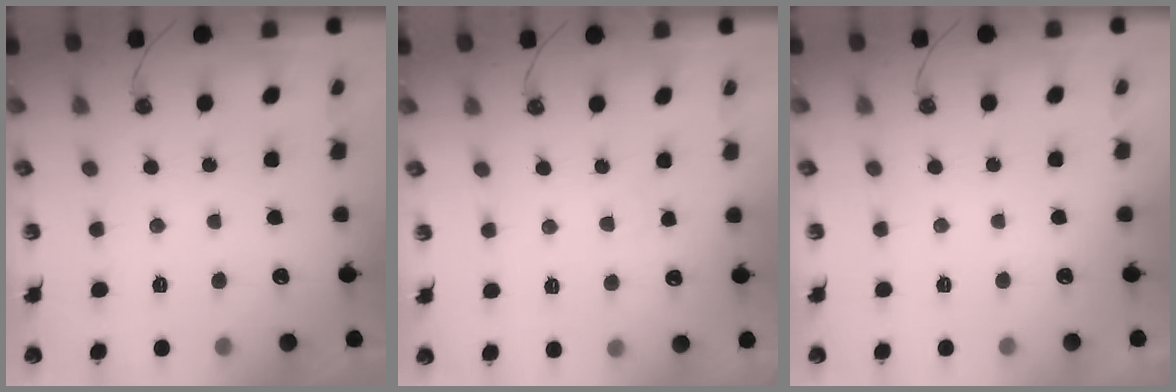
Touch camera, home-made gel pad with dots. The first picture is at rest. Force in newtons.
{"total": 2.9, "press": 2.9, "slide": 0.5}
{"total": 0.0}